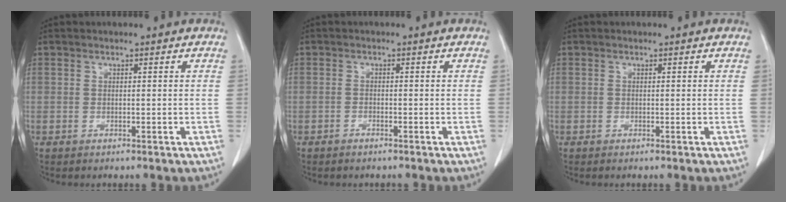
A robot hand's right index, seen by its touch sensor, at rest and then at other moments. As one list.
[{"total": 0.9, "force": [-0.8, 0.3, 0.3], "torque": [-0.009, 0.000, -0.012]}, {"total": 0.0}]